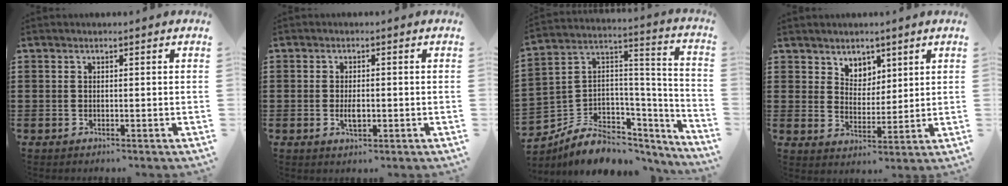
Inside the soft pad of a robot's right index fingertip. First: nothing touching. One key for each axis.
{"total": 2.6, "fx": -0.4, "fy": 1.1, "fz": 2.4, "tx": -0.044, "ty": 0.000, "tz": -0.007}
{"total": 7.6, "fx": -4.5, "fy": 5.6, "fz": 2.5, "tx": -0.066, "ty": 0.000, "tz": -0.076}
{"total": 4.6, "fx": 3.4, "fy": 3.1, "fz": 0.1, "tx": -0.022, "ty": 0.003, "tz": 0.063}